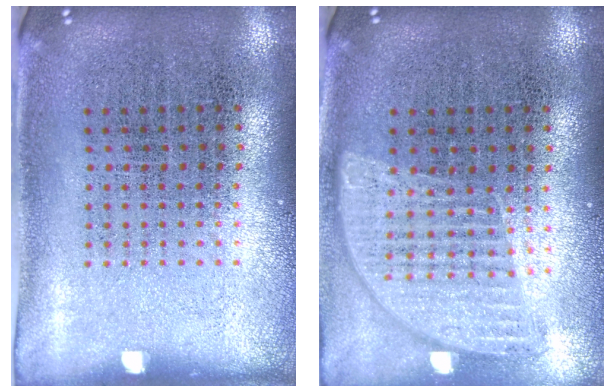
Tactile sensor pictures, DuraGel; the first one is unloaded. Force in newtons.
{"total": 1.0, "press": 1.0, "slide": 0.1}